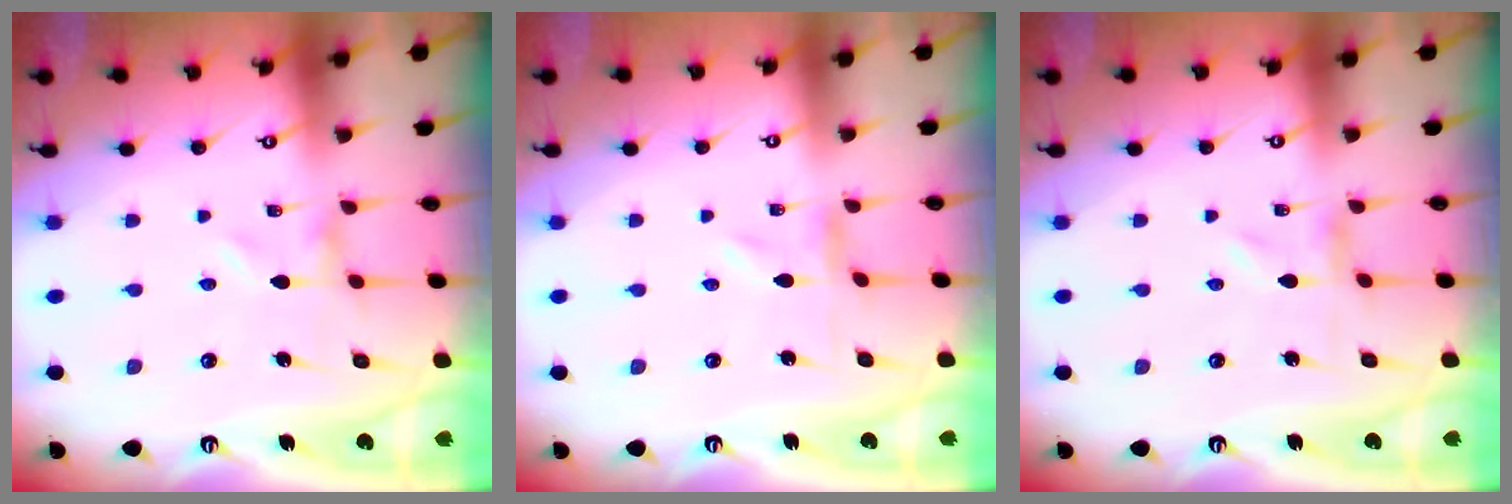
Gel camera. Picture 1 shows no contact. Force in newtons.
{"total": 0.0}
{"total": 0.0}